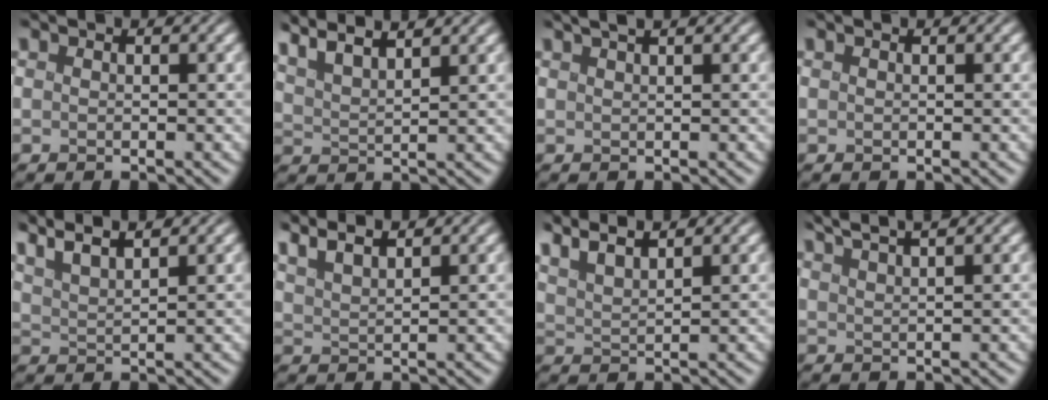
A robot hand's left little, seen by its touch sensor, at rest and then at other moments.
{"total": 6.7, "force": [5.0, 1.8, 4.1], "torque": [-0.099, 0.030, 0.062]}
{"total": 3.9, "force": [2.7, 1.2, 2.5], "torque": [-0.026, 0.027, 0.019]}
{"total": 0.0}
{"total": 5.7, "force": [4.2, 1.2, 3.6], "torque": [-0.080, 0.024, 0.058]}
{"total": 4.4, "force": [3.3, 1.1, 2.7], "torque": [-0.060, 0.020, 0.044]}
{"total": 6.6, "force": [4.9, 1.9, 4.0], "torque": [-0.102, 0.033, 0.064]}
{"total": 4.8, "force": [3.9, 0.8, 2.7], "torque": [-0.035, 0.027, 0.038]}